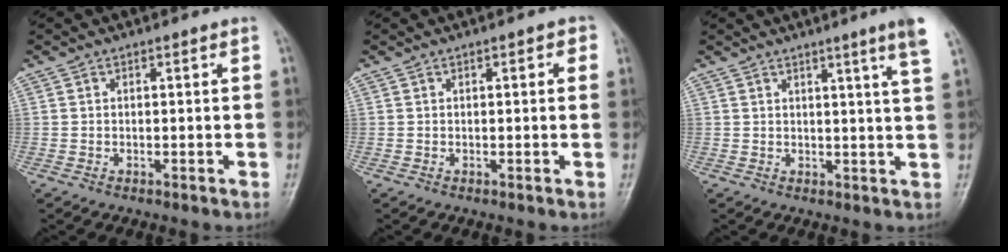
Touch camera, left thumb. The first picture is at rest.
{"total": 1.8, "force": [0.6, 0.8, 1.5], "torque": [-0.012, 0.002, 0.003]}
{"total": 6.5, "force": [4.0, -0.7, 5.1], "torque": [-0.067, -0.021, 0.048]}